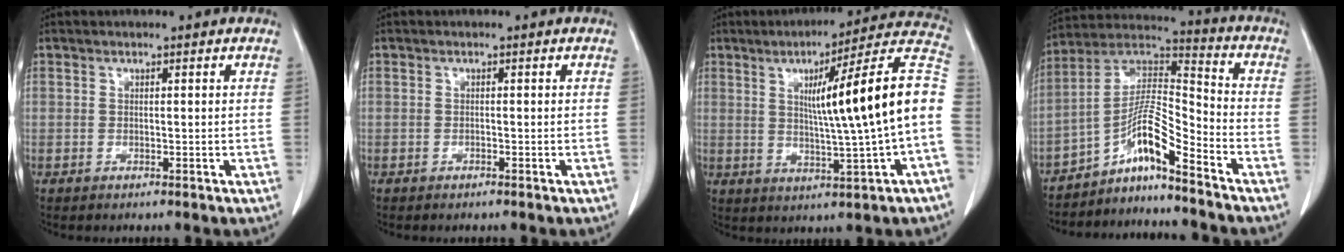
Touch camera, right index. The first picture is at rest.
{"total": 0.0}
{"total": 17.9, "force": [0.9, -0.8, 17.8], "torque": [-0.245, 0.022, 0.006]}
{"total": 10.1, "force": [-6.9, 0.5, 7.4], "torque": [-0.145, 0.023, -0.125]}